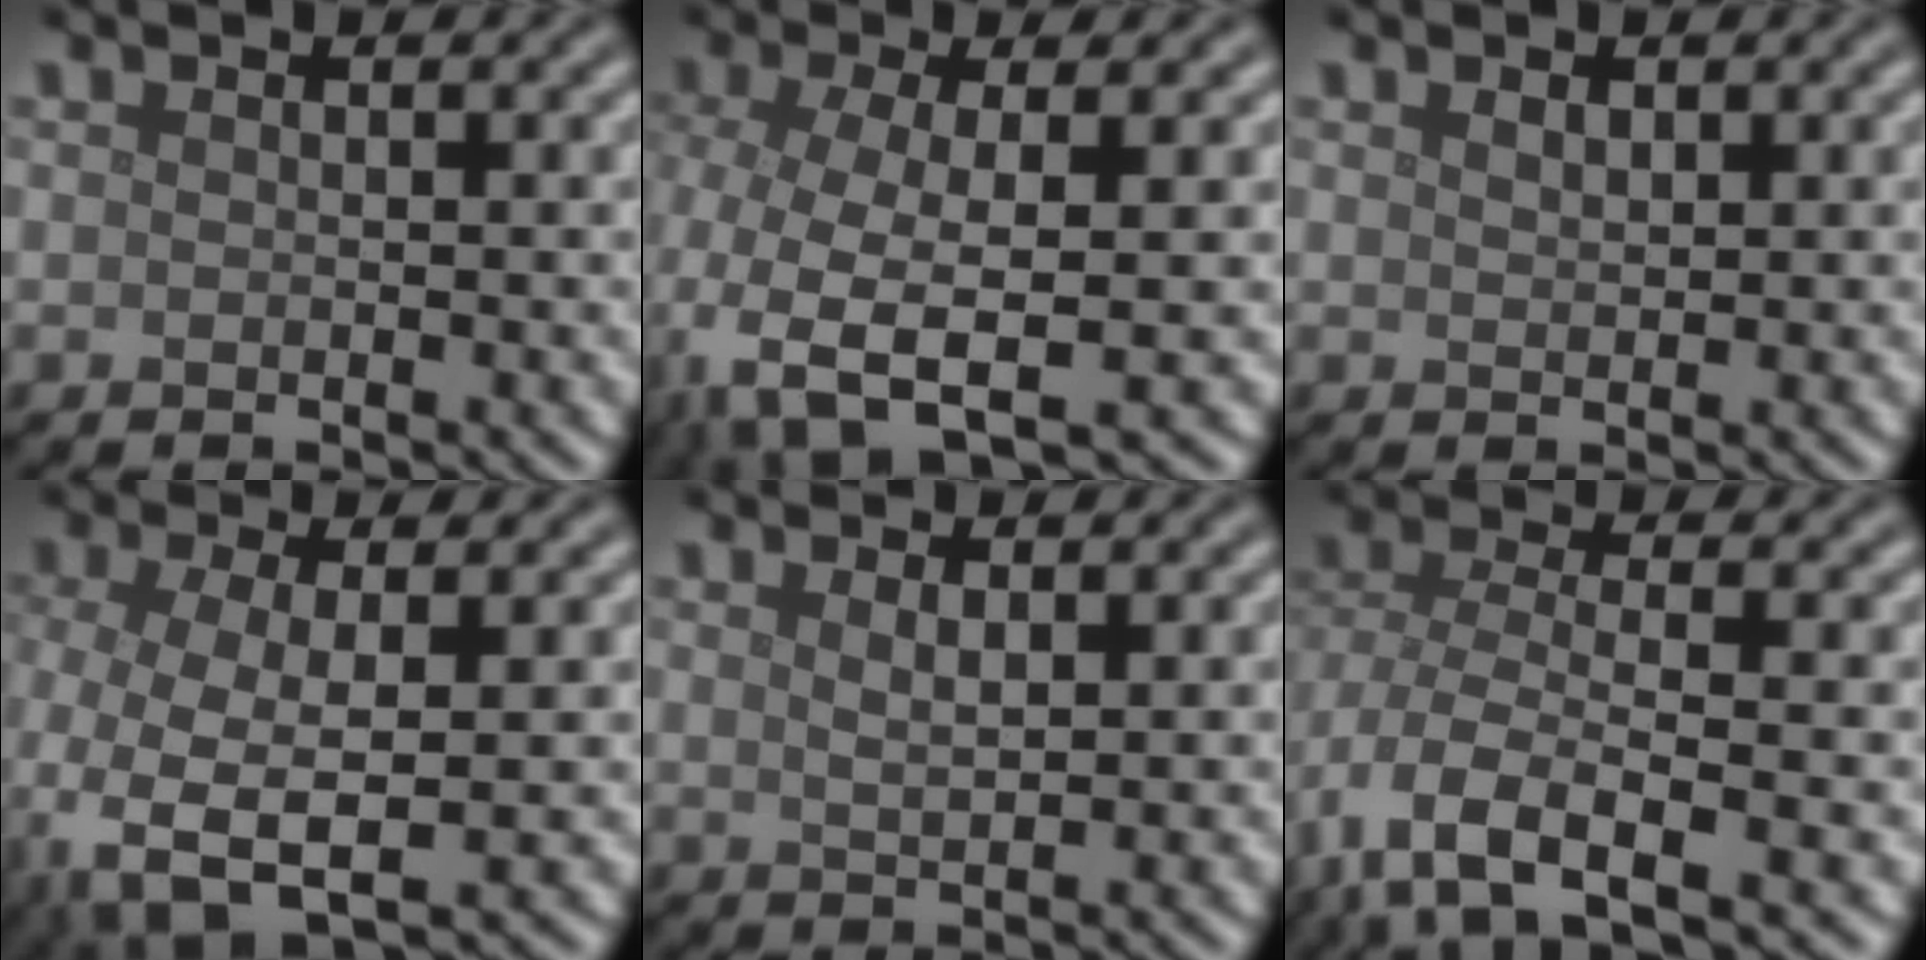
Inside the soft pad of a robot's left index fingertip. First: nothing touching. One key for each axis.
{"total": 8.4, "fx": -2.9, "fy": 3.4, "fz": 7.1, "tx": -0.164, "ty": -0.019, "tz": -0.053}
{"total": 0.9, "fx": 0.6, "fy": 0.4, "fz": 0.4, "tx": -0.010, "ty": -0.001, "tz": 0.012}
{"total": 7.5, "fx": -2.6, "fy": 3.1, "fz": 6.3, "tx": -0.153, "ty": -0.020, "tz": -0.049}
{"total": 1.4, "fx": 0.7, "fy": 0.4, "fz": 1.2, "tx": -0.019, "ty": -0.001, "tz": 0.013}
{"total": 6.8, "fx": -3.0, "fy": 2.9, "fz": 5.4, "tx": -0.116, "ty": -0.008, "tz": -0.065}